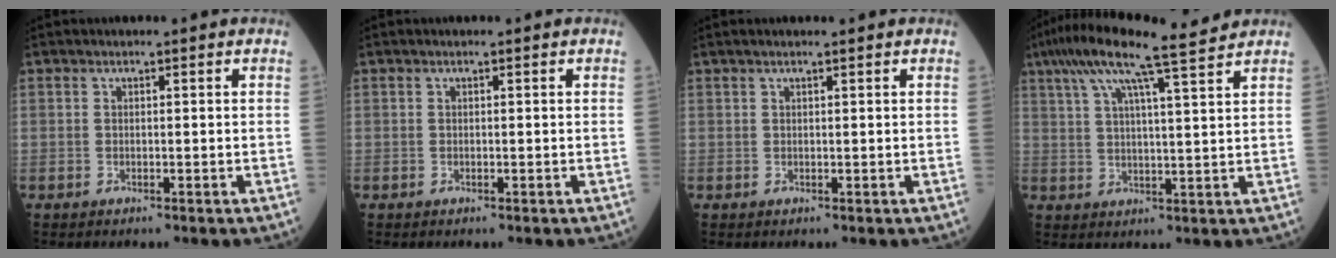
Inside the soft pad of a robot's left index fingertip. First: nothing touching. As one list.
[{"total": 0.0}, {"total": 1.8, "force": [1.3, -0.1, 1.1], "torque": [-0.018, 0.013, 0.021]}, {"total": 11.8, "force": [9.1, -0.5, 7.5], "torque": [-0.136, 0.030, 0.139]}]